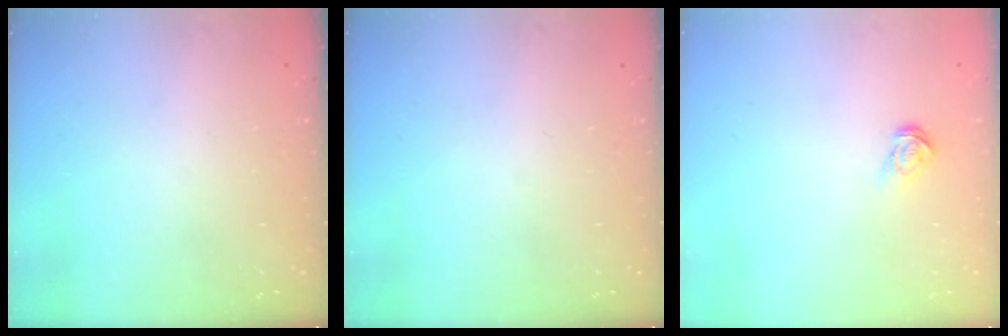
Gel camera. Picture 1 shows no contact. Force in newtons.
{"total": 0.0}
{"total": 3.5, "press": 3.5, "slide": 0.3}